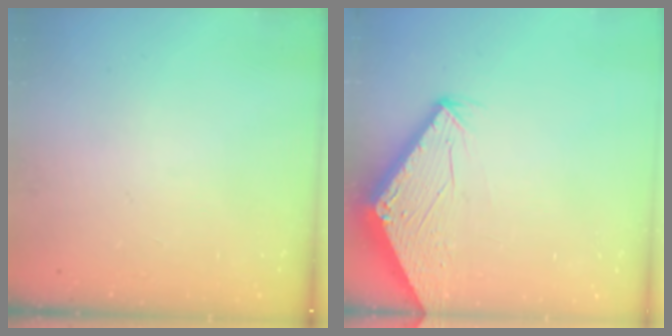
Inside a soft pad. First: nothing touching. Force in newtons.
{"total": 2.8, "press": 2.8, "slide": 0.1}